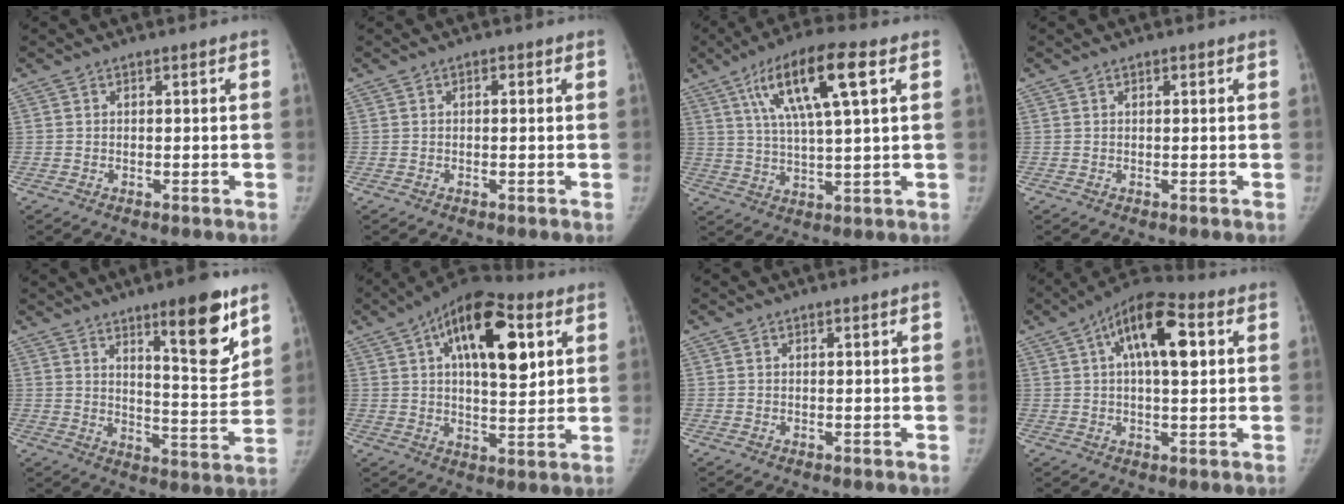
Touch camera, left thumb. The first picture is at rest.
{"total": 1.0, "force": [0.2, 0.6, 0.8], "torque": [-0.009, 0.002, -0.001]}
{"total": 15.1, "force": [6.1, 3.2, 13.4], "torque": [-0.248, -0.002, 0.106]}
{"total": 0.8, "force": [0.3, 0.3, 0.7], "torque": [-0.011, 0.002, 0.004]}
{"total": 14.3, "force": [8.6, 3.4, 10.9], "torque": [-0.126, -0.064, 0.131]}
{"total": 19.0, "force": [6.9, 8.7, 15.5], "torque": [-0.212, -0.005, 0.100]}
{"total": 0.7, "force": [0.2, -0.1, 0.7], "torque": [-0.016, 0.005, 0.005]}
{"total": 14.1, "force": [4.3, 5.8, 12.2], "torque": [-0.186, 0.019, 0.059]}